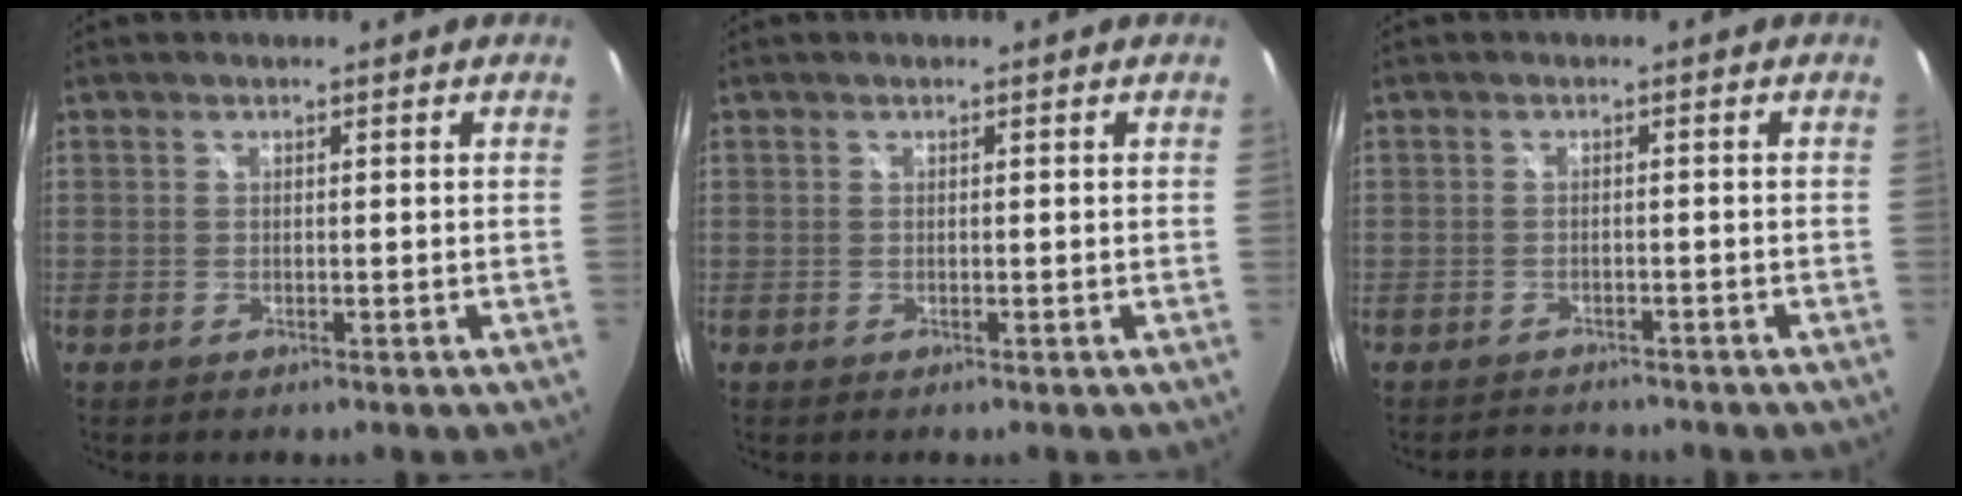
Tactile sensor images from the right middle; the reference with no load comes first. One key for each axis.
{"total": 0.0}
{"total": 3.5, "fx": -3.3, "fy": 1.1, "fz": 0.4, "tx": -0.014, "ty": -0.001, "tz": -0.050}